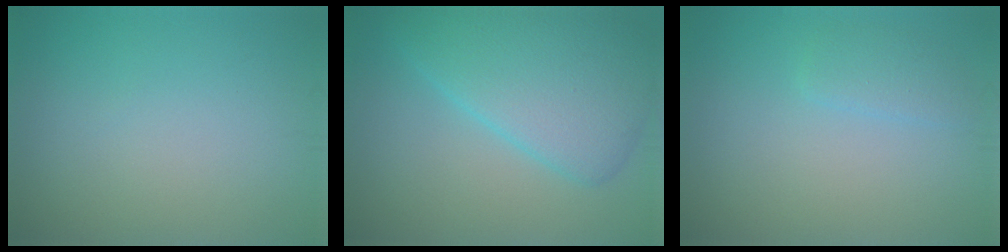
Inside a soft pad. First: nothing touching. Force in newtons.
{"total": 7.1, "press": 7.1, "slide": 0.3}
{"total": 1.6, "press": 1.6, "slide": 0.0}